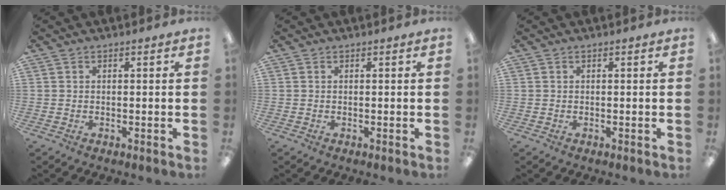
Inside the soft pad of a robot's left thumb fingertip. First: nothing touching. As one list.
[{"total": 0.0}, {"total": 0.0}]